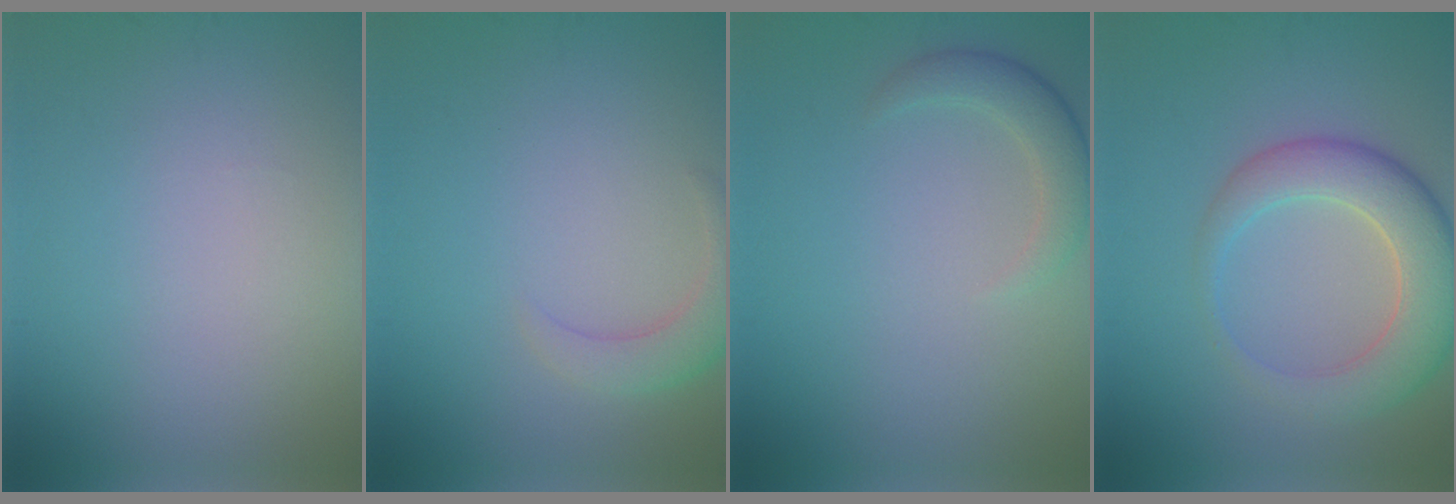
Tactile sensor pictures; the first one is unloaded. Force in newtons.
{"total": 2.7, "press": 2.7, "slide": 0.3}
{"total": 2.6, "press": 2.6, "slide": 0.1}
{"total": 6.4, "press": 6.4, "slide": 0.4}